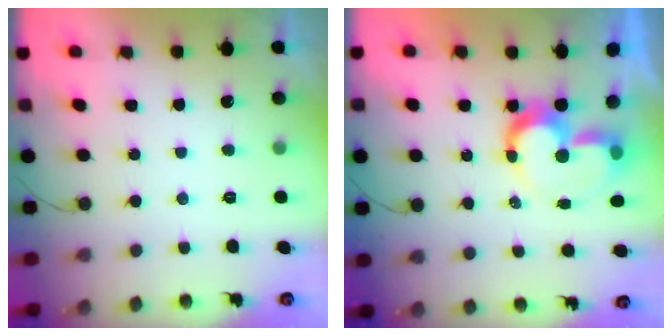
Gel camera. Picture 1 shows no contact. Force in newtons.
{"total": 10.6, "press": 10.5, "slide": 1.0}